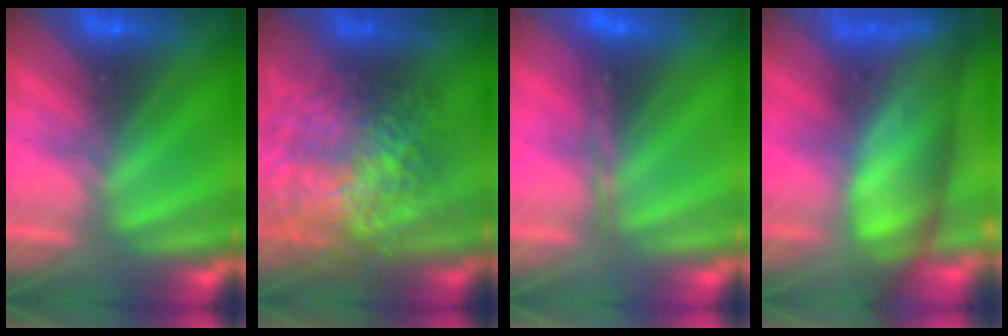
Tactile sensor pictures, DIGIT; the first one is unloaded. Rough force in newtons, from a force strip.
{"total": 11.8}
{"total": 1.7}
{"total": 7.9}